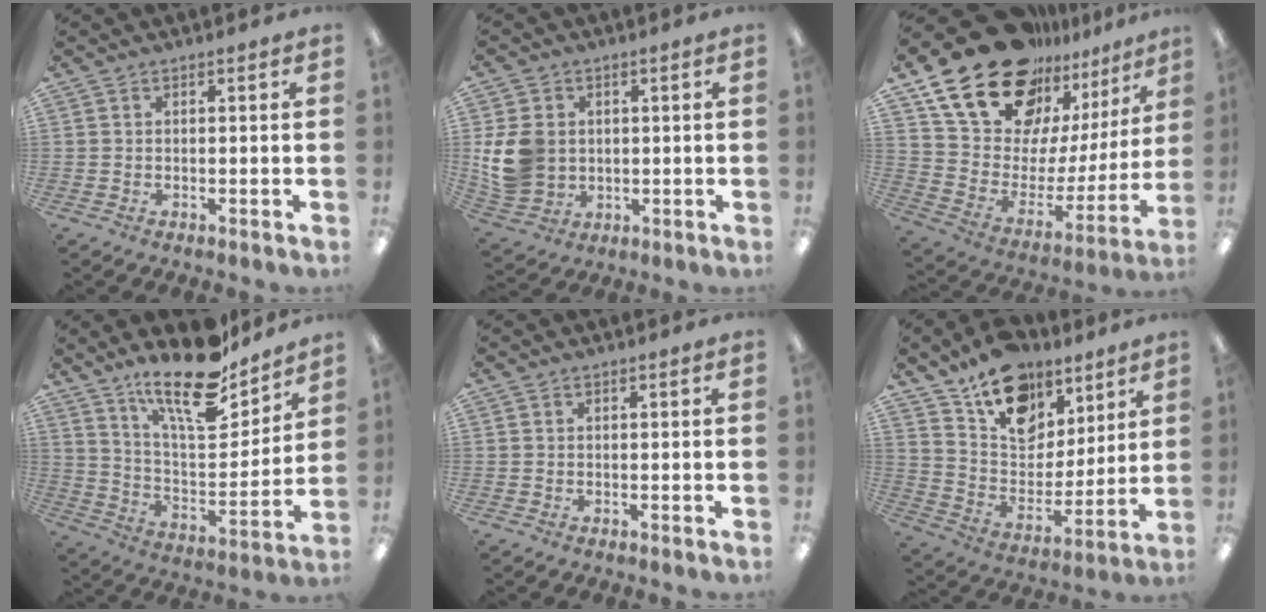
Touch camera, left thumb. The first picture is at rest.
{"total": 10.8, "force": [1.1, 9.0, 5.8], "torque": [-0.136, 0.011, 0.024]}
{"total": 24.3, "force": [18.3, 12.7, 9.8], "torque": [-0.170, -0.122, 0.344]}
{"total": 18.8, "force": [14.7, 5.9, 10.1], "torque": [-0.173, -0.100, 0.251]}
{"total": 0.0}
{"total": 17.4, "force": [11.8, 10.8, 7.0], "torque": [-0.118, -0.070, 0.218]}